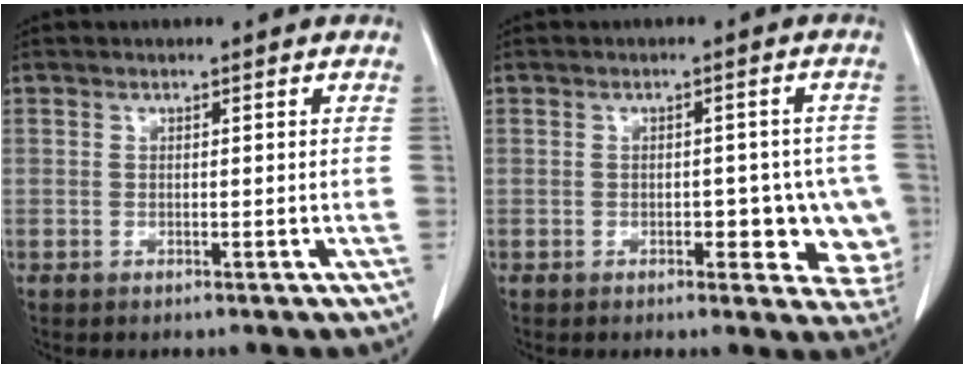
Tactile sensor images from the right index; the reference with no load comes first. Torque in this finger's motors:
{"motor_torque": [0.11, 0.18, 0.04, 0.00]}